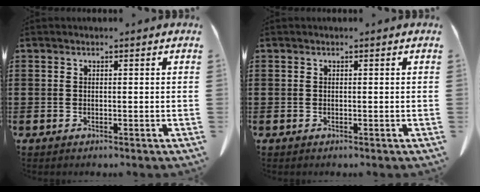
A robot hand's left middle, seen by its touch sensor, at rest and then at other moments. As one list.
[{"total": 0.0}]